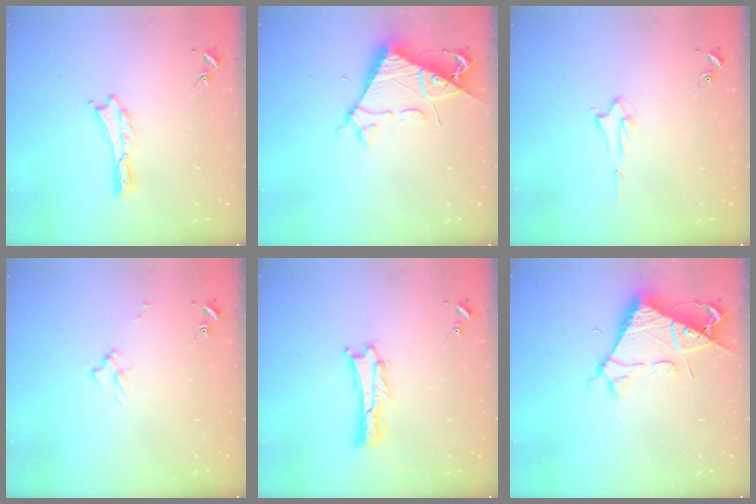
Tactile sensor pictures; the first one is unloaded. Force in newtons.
{"total": 7.2, "press": 7.2, "slide": 0.7}
{"total": 1.4, "press": 1.4, "slide": 0.2}
{"total": 2.5, "press": 2.5, "slide": 0.4}
{"total": 1.6, "press": 1.6, "slide": 0.2}
{"total": 7.2, "press": 7.2, "slide": 0.7}